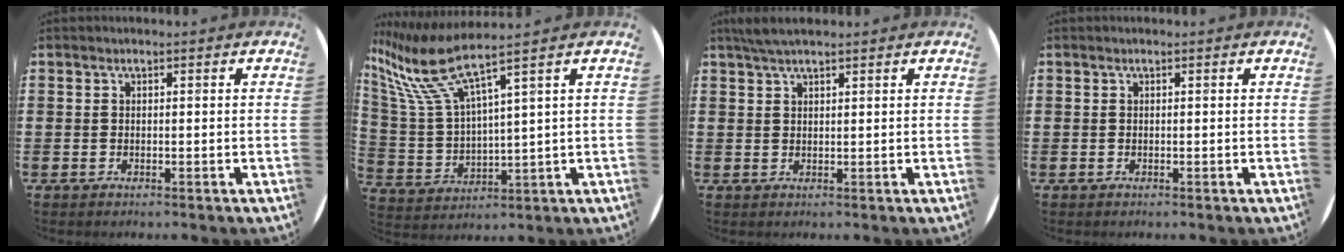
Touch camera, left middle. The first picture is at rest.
{"total": 9.3, "force": [6.7, 1.5, 6.3], "torque": [-0.163, -0.025, 0.111]}
{"total": 2.3, "force": [2.0, 0.3, 1.2], "torque": [-0.026, 0.004, 0.036]}
{"total": 0.0}